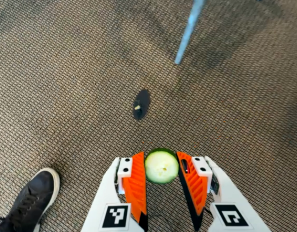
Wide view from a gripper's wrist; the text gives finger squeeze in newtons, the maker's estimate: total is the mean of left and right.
{"total": 7.3, "left": 7.4, "right": 7.2}